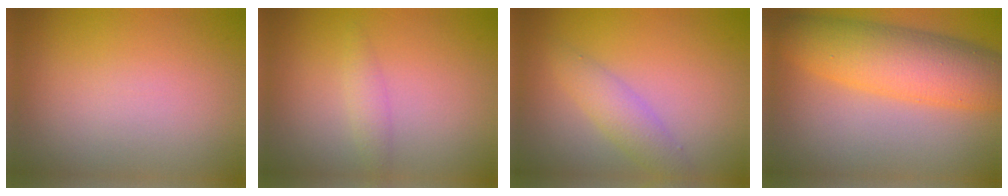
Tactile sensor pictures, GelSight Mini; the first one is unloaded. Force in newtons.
{"total": 1.2, "press": 1.2, "slide": 0.0}
{"total": 2.5, "press": 2.5, "slide": 0.1}
{"total": 8.2, "press": 8.2, "slide": 0.2}